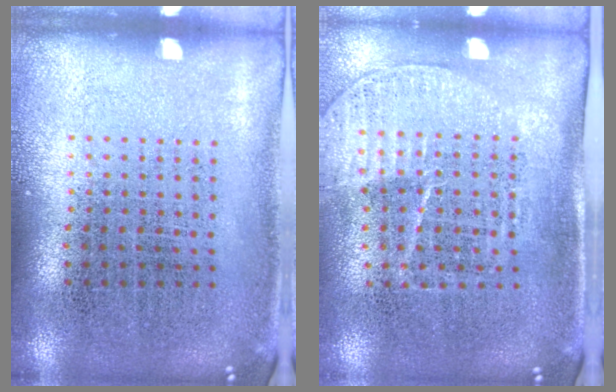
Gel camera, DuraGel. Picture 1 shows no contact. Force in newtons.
{"total": 1.5, "press": 1.3, "slide": 0.8}